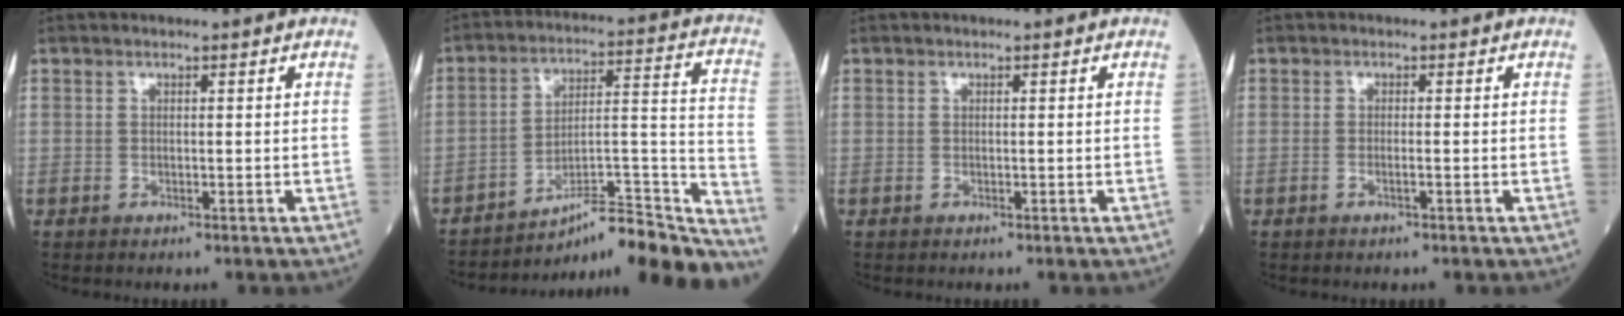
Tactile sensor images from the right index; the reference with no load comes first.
{"total": 21.2, "force": [-19.2, 0.7, 9.0], "torque": [-0.074, 0.036, -0.281]}
{"total": 0.0}
{"total": 0.9, "force": [-0.4, 0.0, 0.8], "torque": [-0.020, -0.001, -0.006]}